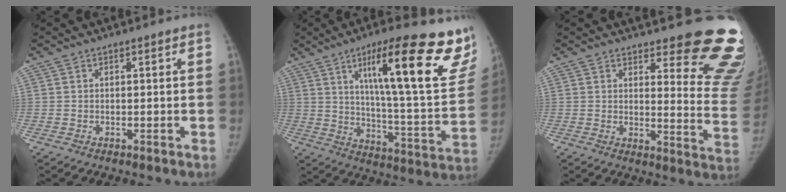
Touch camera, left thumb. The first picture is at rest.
{"total": 27.1, "force": [15.8, 5.1, 21.4], "torque": [-0.273, -0.067, 0.232]}
{"total": 16.9, "force": [13.3, 4.3, 9.5], "torque": [-0.069, -0.125, 0.144]}